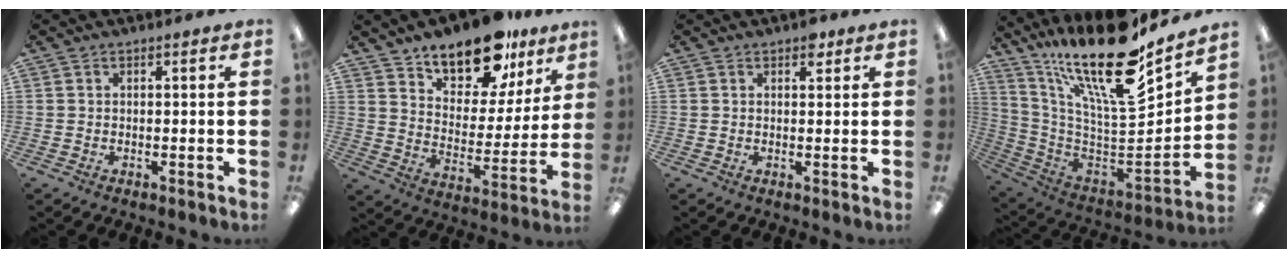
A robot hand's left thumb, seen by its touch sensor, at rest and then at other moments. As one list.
[{"total": 16.4, "force": [13.5, 6.7, 6.5], "torque": [-0.102, -0.098, 0.235]}, {"total": 2.6, "force": [1.6, 1.3, 1.5], "torque": [-0.007, -0.006, 0.022]}, {"total": 24.7, "force": [16.9, 6.9, 16.6], "torque": [-0.269, -0.129, 0.281]}]